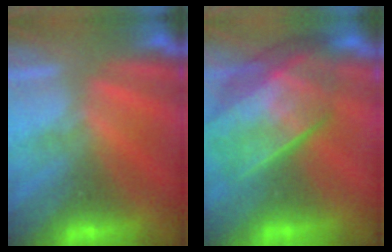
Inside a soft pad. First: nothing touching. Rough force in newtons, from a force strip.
{"total": 7.1}